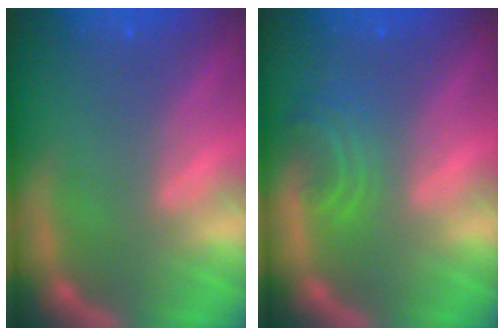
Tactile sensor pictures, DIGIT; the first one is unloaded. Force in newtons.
{"total": 2.9}